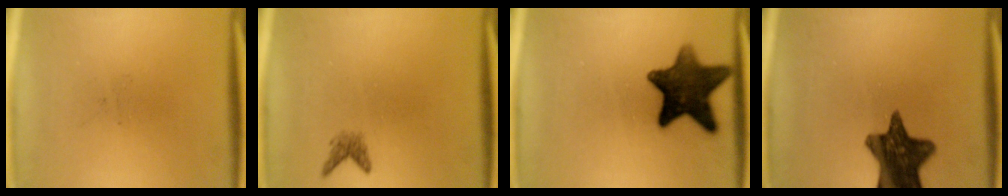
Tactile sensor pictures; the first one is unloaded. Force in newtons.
{"total": 1.4}
{"total": 12.7}
{"total": 12.6}